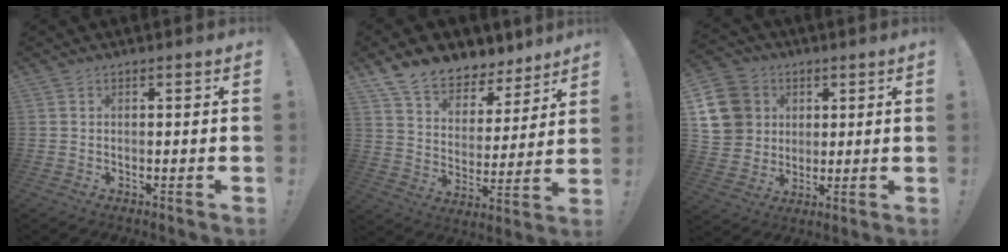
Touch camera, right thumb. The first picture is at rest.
{"total": 12.3, "force": [10.3, 5.9, 3.5], "torque": [-0.070, -0.083, 0.191]}
{"total": 14.7, "force": [4.3, 12.9, 5.6], "torque": [-0.081, -0.007, 0.090]}